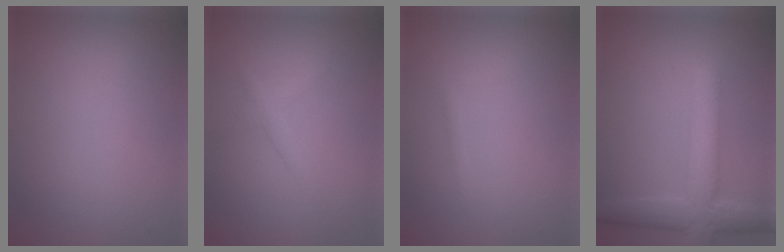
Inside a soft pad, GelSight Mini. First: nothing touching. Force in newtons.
{"total": 1.4, "press": 1.4, "slide": 0.1}
{"total": 0.6, "press": 0.6, "slide": 0.1}
{"total": 5.6, "press": 5.6, "slide": 0.3}